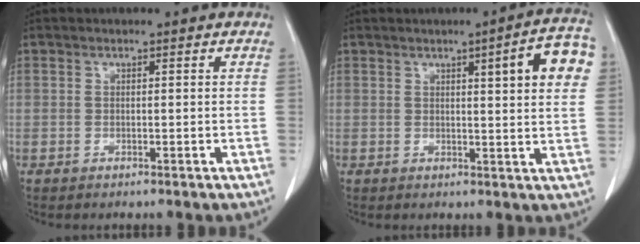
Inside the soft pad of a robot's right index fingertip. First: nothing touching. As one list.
[{"total": 8.6, "force": [2.9, 0.8, 8.0], "torque": [-0.097, 0.006, 0.029]}]